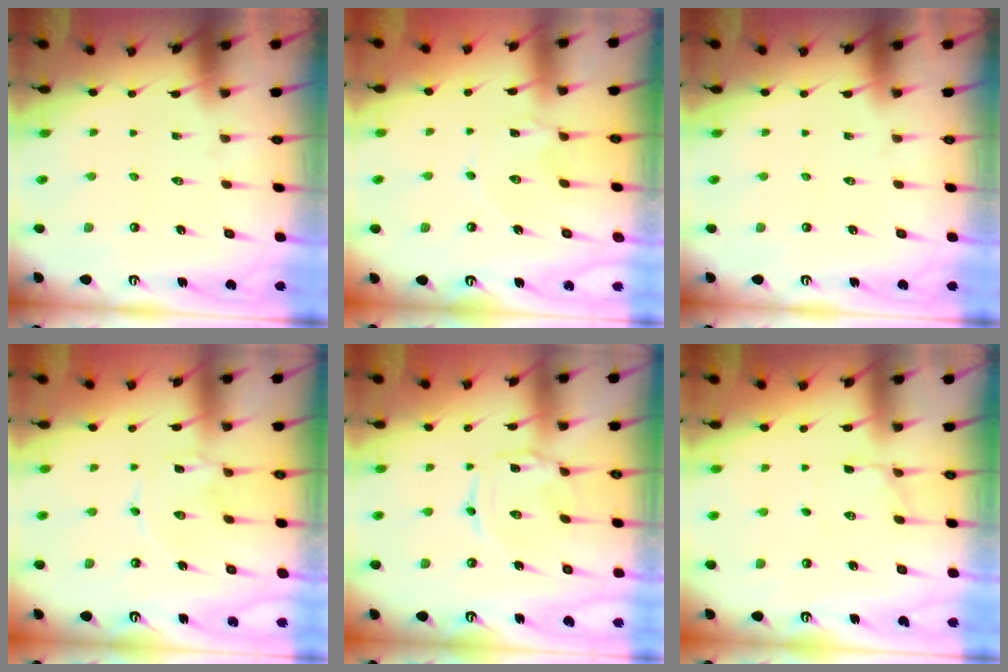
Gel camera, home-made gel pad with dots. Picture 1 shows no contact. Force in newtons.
{"total": 2.0, "press": 2.0, "slide": 0.2}
{"total": 0.0}
{"total": 1.5, "press": 1.5, "slide": 0.1}
{"total": 2.1, "press": 2.0, "slide": 0.4}
{"total": 3.0, "press": 2.9, "slide": 1.0}